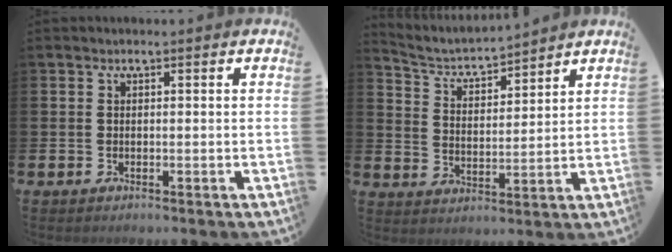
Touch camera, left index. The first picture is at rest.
{"total": 4.0, "force": [3.9, 0.7, 0.7], "torque": [-0.037, -0.032, 0.063]}